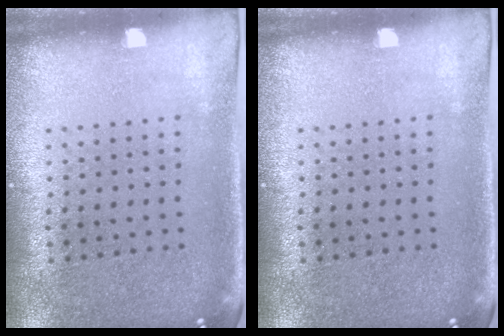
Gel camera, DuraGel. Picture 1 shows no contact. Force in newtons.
{"total": 0.0}